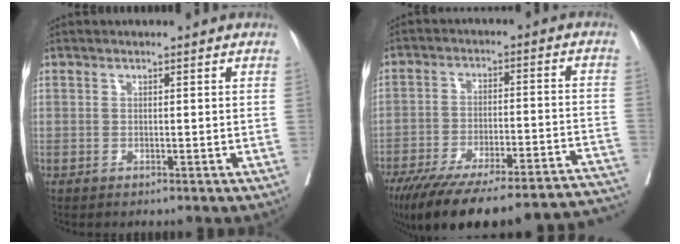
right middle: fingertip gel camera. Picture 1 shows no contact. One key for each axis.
{"total": 30.1, "fx": -25.8, "fy": 4.2, "fz": 14.9, "tx": -0.174, "ty": -0.026, "tz": -0.350}